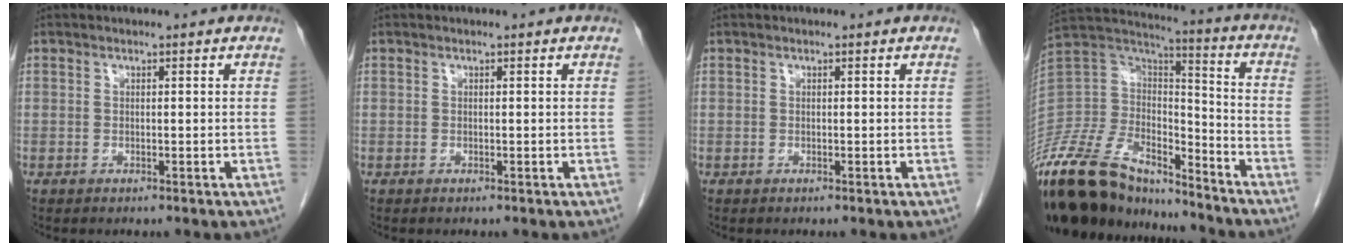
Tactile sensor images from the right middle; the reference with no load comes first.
{"total": 0.0}
{"total": 0.0}
{"total": 26.4, "force": [-21.9, 8.5, 12.1], "torque": [-0.292, -0.017, -0.390]}